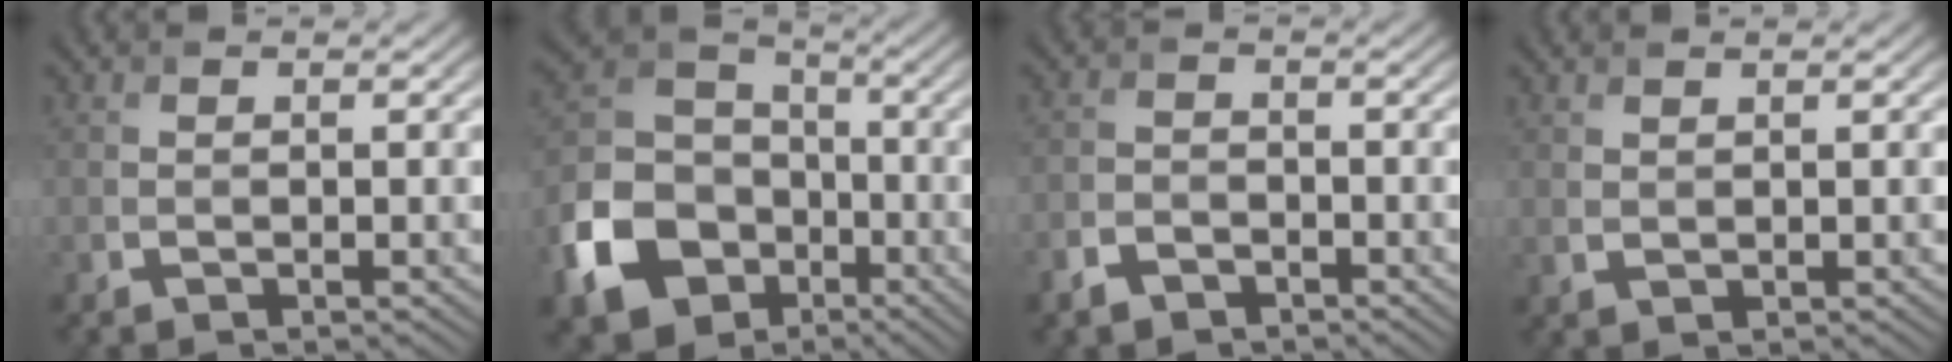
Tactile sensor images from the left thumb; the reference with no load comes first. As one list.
[{"total": 14.6, "force": [-6.1, 11.2, 7.1], "torque": [-0.215, -0.041, -0.120]}, {"total": 2.9, "force": [-2.2, 1.6, 1.0], "torque": [-0.021, -0.004, -0.050]}, {"total": 0.9, "force": [0.8, 0.1, 0.4], "torque": [-0.014, 0.000, 0.018]}]